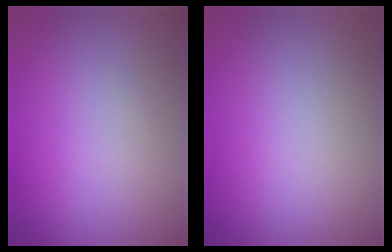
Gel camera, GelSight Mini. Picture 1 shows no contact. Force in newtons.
{"total": 0.0}